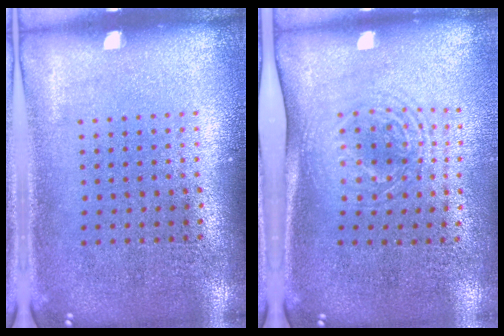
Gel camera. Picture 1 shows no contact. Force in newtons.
{"total": 1.7, "press": 1.3, "slide": 1.0}